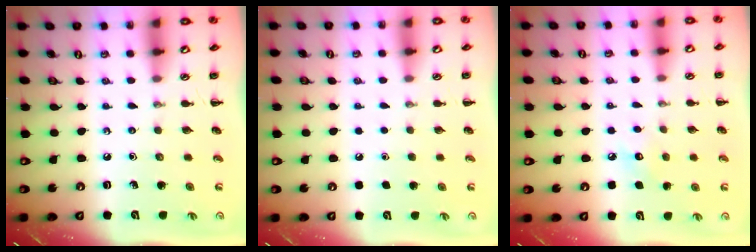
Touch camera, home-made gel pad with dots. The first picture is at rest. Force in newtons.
{"total": 1.6, "press": 1.6, "slide": 0.1}
{"total": 6.7, "press": 6.5, "slide": 1.7}